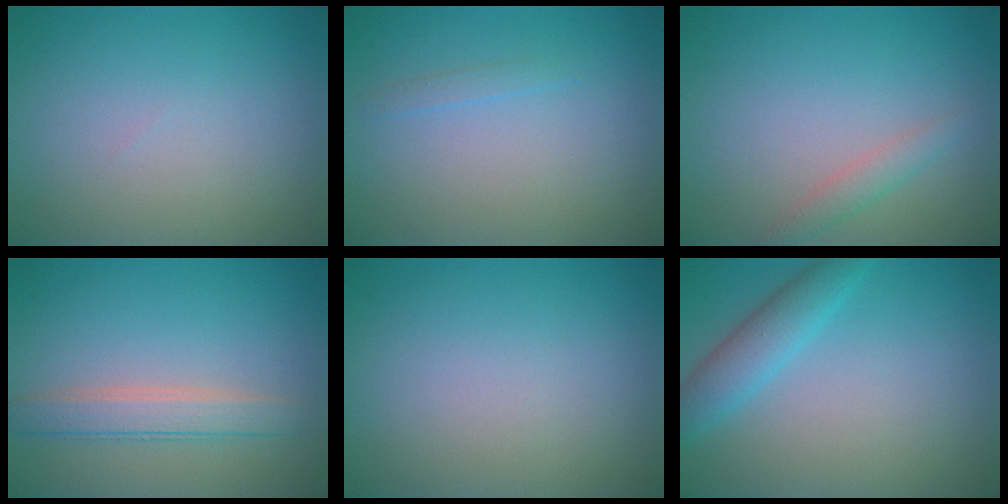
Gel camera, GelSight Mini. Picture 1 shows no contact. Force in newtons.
{"total": 0.7, "press": 0.7, "slide": 0.0}
{"total": 1.5, "press": 1.4, "slide": 0.0}
{"total": 2.8, "press": 2.8, "slide": 0.3}
{"total": 0.0}
{"total": 3.3, "press": 3.3, "slide": 0.1}